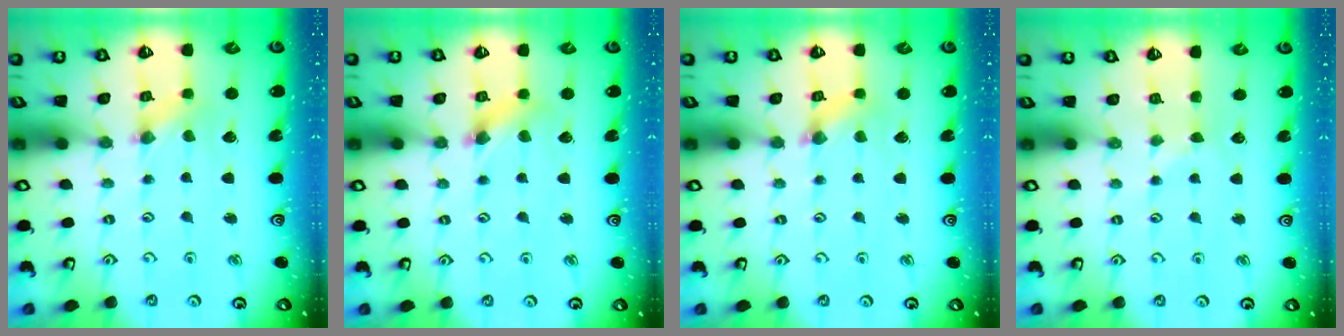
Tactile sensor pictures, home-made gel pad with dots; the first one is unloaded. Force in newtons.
{"total": 3.4, "press": 3.4, "slide": 0.3}
{"total": 1.5, "press": 1.5, "slide": 0.3}
{"total": 2.2, "press": 2.2, "slide": 0.3}